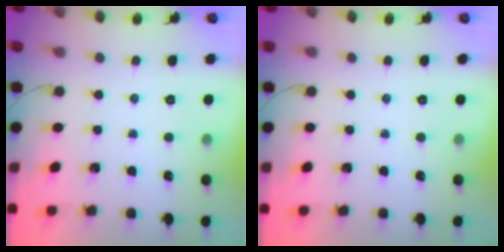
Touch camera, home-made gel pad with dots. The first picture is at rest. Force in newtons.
{"total": 0.0}